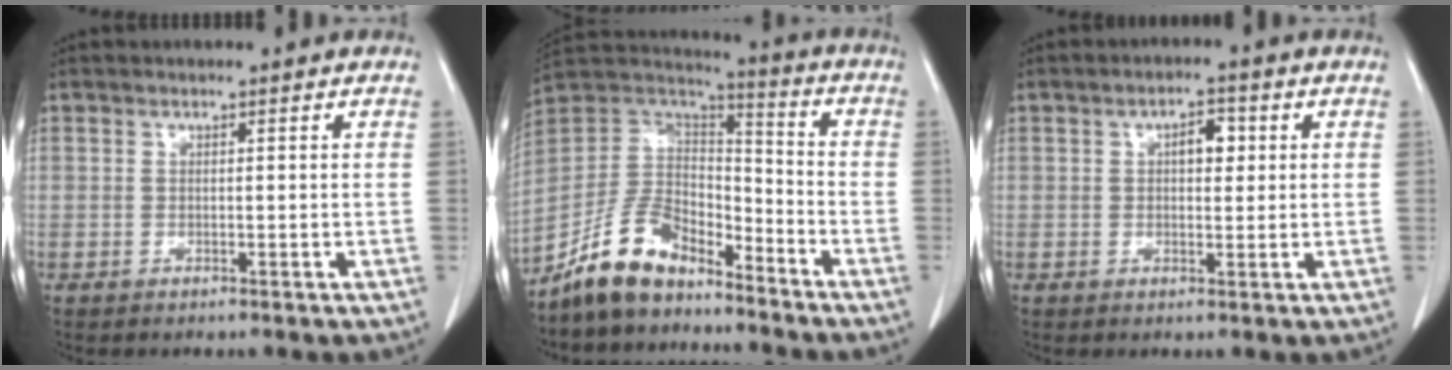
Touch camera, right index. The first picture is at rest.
{"total": 12.4, "force": [-9.8, 5.3, 5.4], "torque": [-0.112, 0.032, -0.188]}
{"total": 3.5, "force": [0.9, 1.6, 3.0], "torque": [-0.047, 0.009, 0.013]}